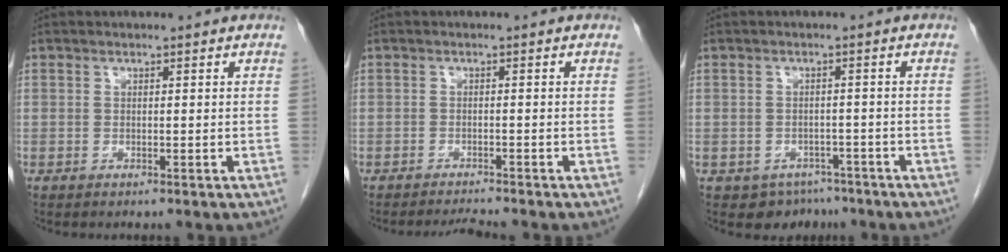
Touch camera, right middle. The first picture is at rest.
{"total": 2.4, "force": [-2.2, -0.8, 0.2], "torque": [-0.007, -0.014, -0.037]}
{"total": 4.6, "force": [-3.5, 3.0, 0.2], "torque": [0.009, 0.010, -0.044]}